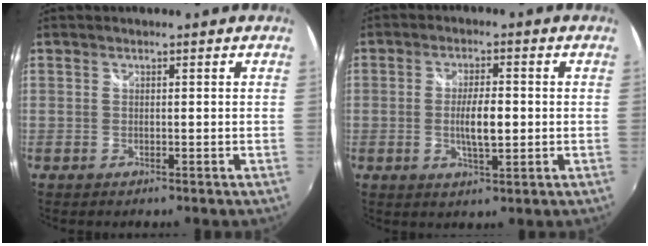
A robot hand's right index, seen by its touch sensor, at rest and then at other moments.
{"total": 5.7, "force": [-0.5, 1.7, 5.4], "torque": [-0.102, -0.003, -0.008]}